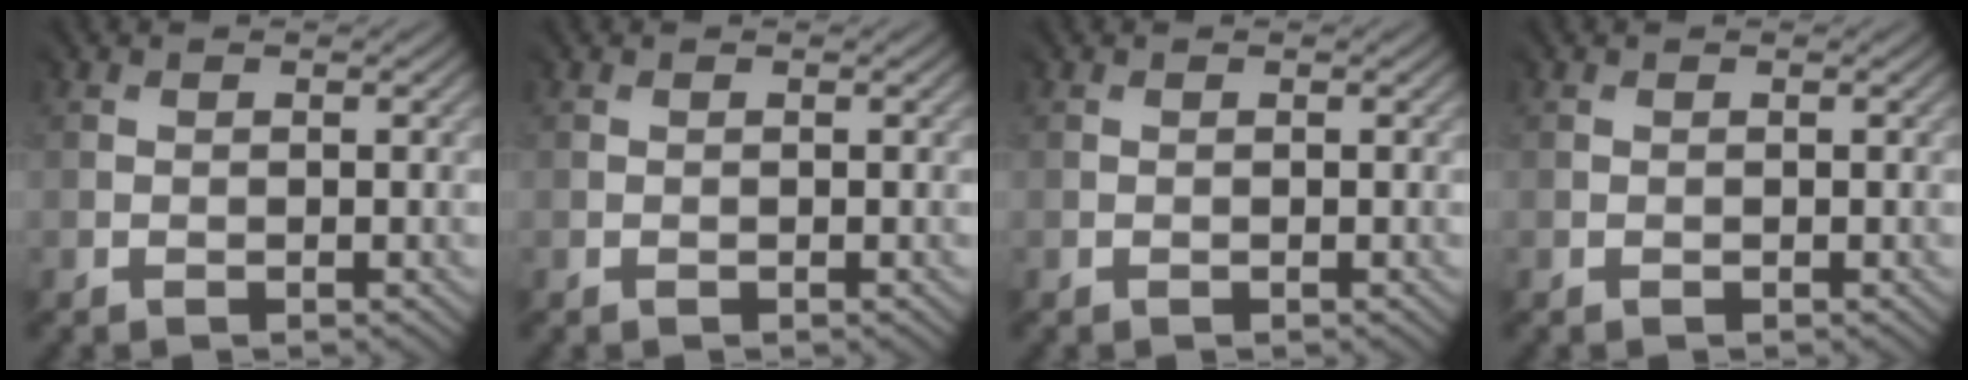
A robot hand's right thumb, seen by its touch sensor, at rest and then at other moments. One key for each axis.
{"total": 0.0}
{"total": 0.0}
{"total": 0.0}